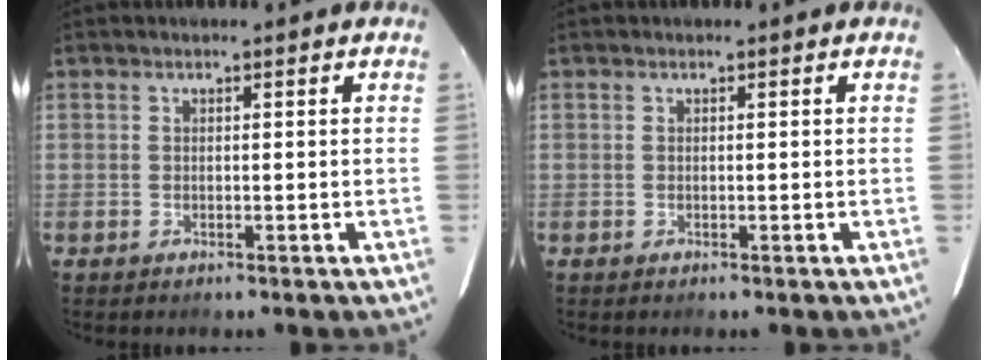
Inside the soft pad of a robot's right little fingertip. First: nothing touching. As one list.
[{"total": 0.0}]